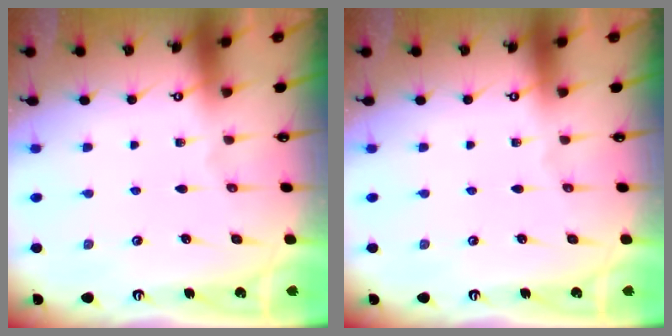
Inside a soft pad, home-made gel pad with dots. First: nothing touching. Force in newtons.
{"total": 0.0}